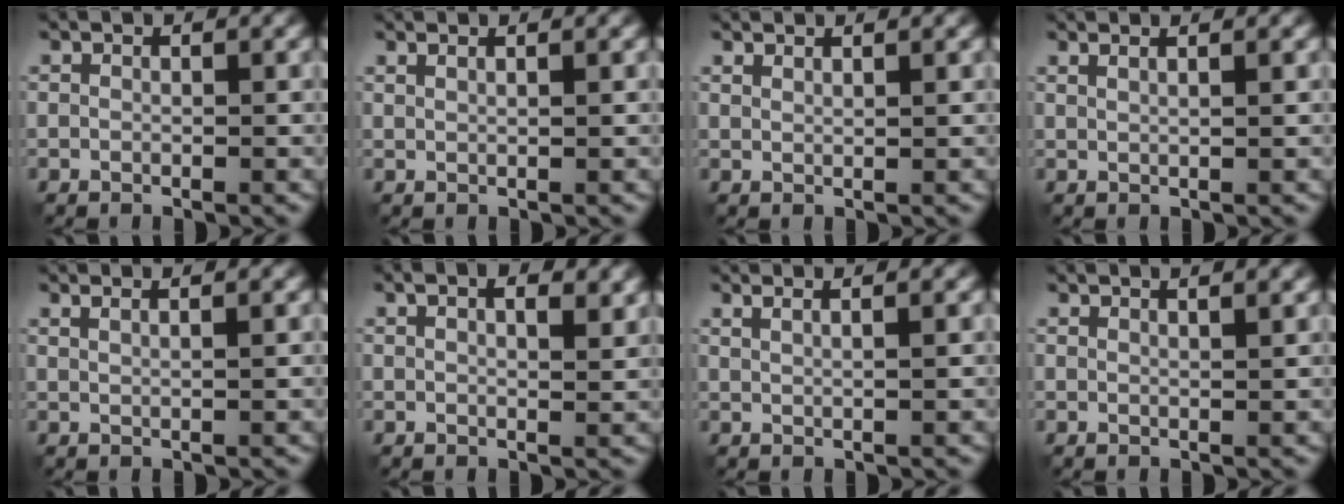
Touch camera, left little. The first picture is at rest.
{"total": 1.7, "force": [1.1, 0.6, 1.2], "torque": [-0.009, 0.001, 0.004]}
{"total": 1.4, "force": [1.2, 0.3, 0.7], "torque": [-0.007, 0.003, 0.014]}
{"total": 2.5, "force": [1.6, 0.9, 1.7], "torque": [-0.010, 0.007, 0.003]}
{"total": 2.8, "force": [1.9, 1.0, 1.9], "torque": [-0.012, 0.012, 0.004]}
{"total": 5.1, "force": [2.6, 2.3, 3.8], "torque": [-0.048, 0.010, 0.027]}
{"total": 3.3, "force": [2.2, 1.2, 2.2], "torque": [-0.015, 0.017, 0.006]}
{"total": 3.6, "force": [2.6, 1.2, 2.2], "torque": [-0.007, 0.019, 0.013]}